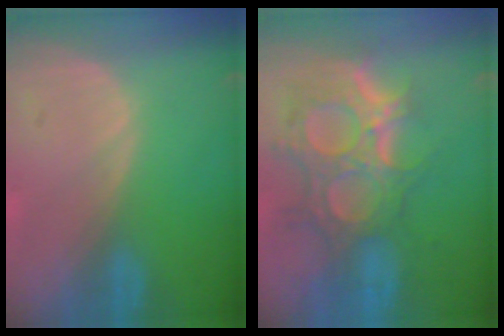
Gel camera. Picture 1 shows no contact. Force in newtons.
{"total": 12.0, "press": 10.7, "slide": 5.3}